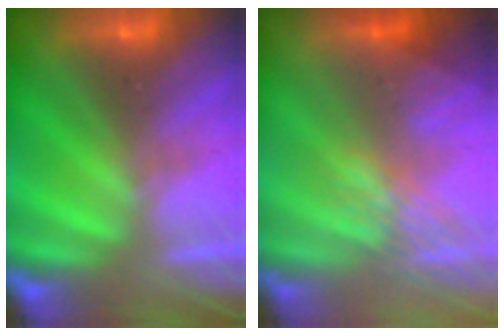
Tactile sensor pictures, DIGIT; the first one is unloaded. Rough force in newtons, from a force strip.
{"total": 2.9}